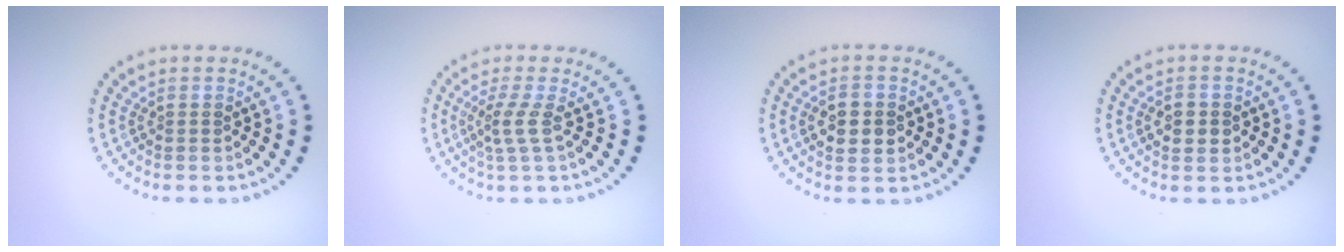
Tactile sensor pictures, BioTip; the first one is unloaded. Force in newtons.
{"total": 2.1, "press": 1.4, "slide": 1.5}
{"total": 2.9, "press": 2.9, "slide": 0.2}
{"total": 2.5, "press": 2.5, "slide": 0.0}